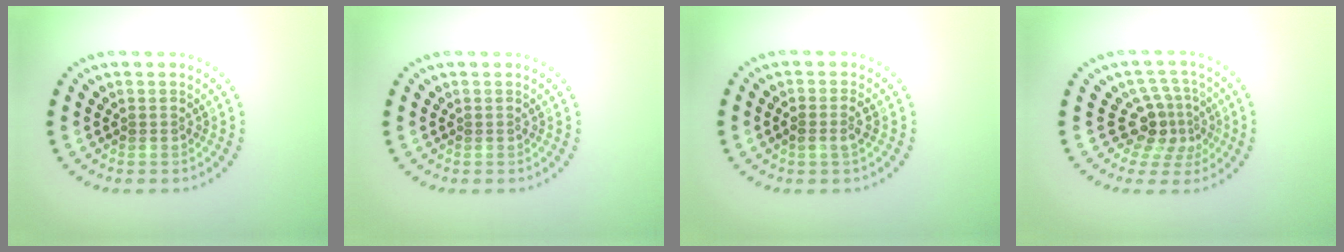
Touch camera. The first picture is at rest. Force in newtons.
{"total": 0.0}
{"total": 1.4, "press": 1.3, "slide": 0.4}
{"total": 3.7, "press": 2.7, "slide": 2.5}